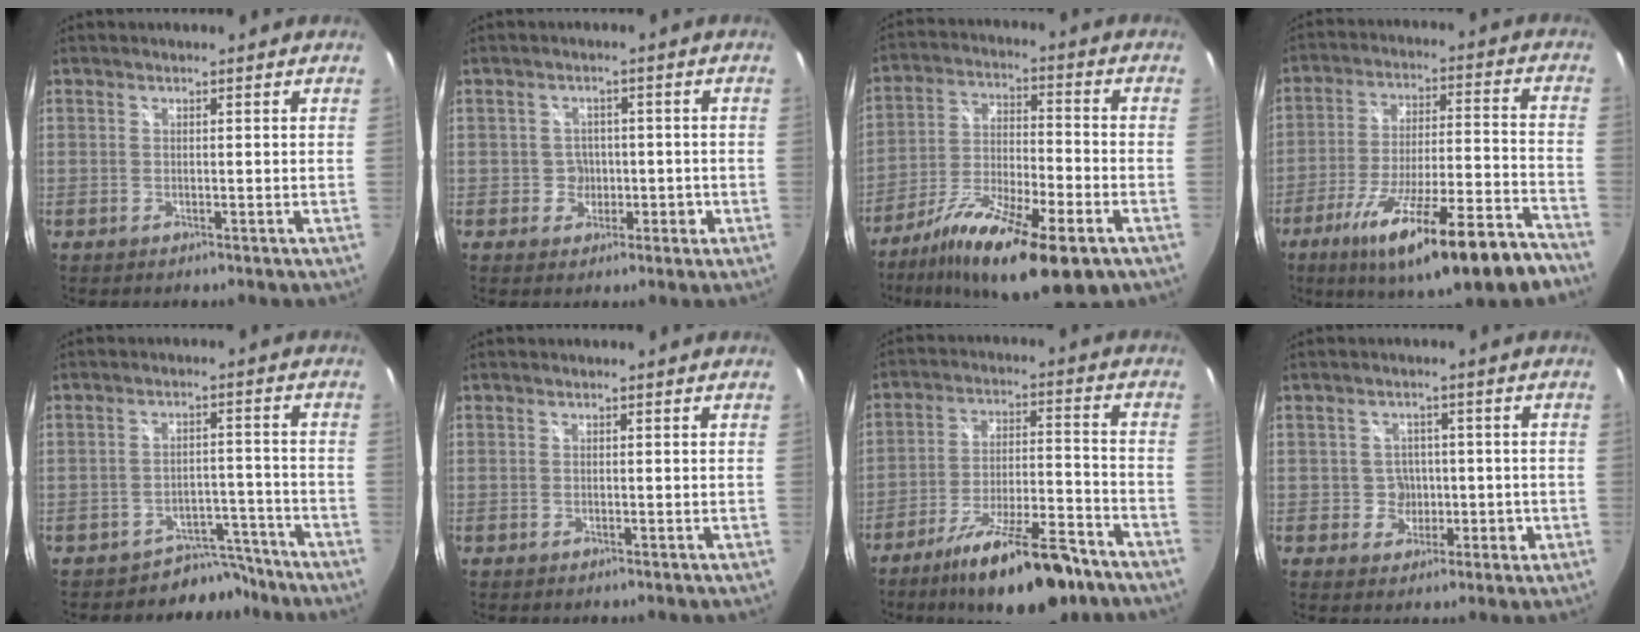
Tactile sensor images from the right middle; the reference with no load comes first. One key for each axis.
{"total": 3.4, "fx": -0.8, "fy": 3.3, "fz": 0.3, "tx": -0.006, "ty": 0.010, "tz": -0.009}
{"total": 19.2, "fx": -11.9, "fy": 4.9, "fz": 14.3, "tx": -0.259, "ty": -0.031, "tz": -0.205}
{"total": 22.6, "fx": -15.9, "fy": 3.0, "fz": 15.8, "tx": -0.268, "ty": -0.052, "tz": -0.239}
{"total": 6.8, "fx": -5.9, "fy": 3.4, "fz": -0.3, "tx": 0.010, "ty": 0.028, "tz": -0.083}
{"total": 0.0}
{"total": 18.2, "fx": -13.6, "fy": 4.4, "fz": 11.3, "tx": -0.196, "ty": -0.020, "tz": -0.209}
{"total": 4.1, "fx": -0.6, "fy": 4.0, "fz": 0.6, "tx": -0.013, "ty": 0.012, "tz": -0.001}